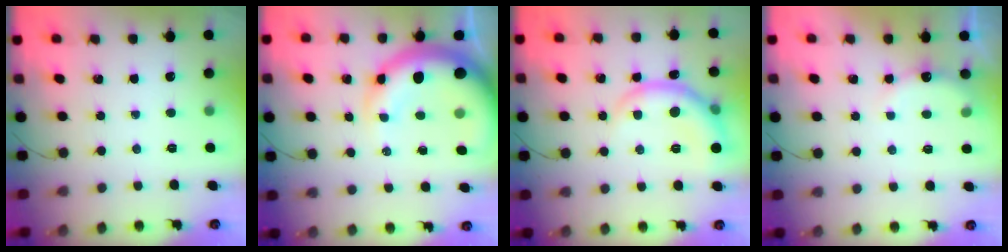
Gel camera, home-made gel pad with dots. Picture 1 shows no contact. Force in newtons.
{"total": 11.4, "press": 10.9, "slide": 3.1}
{"total": 8.8, "press": 8.8, "slide": 0.2}
{"total": 7.5, "press": 7.4, "slide": 1.3}